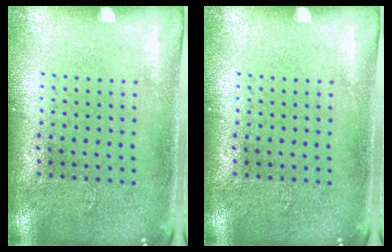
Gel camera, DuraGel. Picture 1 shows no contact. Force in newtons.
{"total": 0.0}